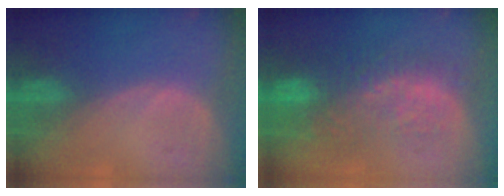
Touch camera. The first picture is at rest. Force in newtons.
{"total": 11.0, "press": 9.5, "slide": 5.4}